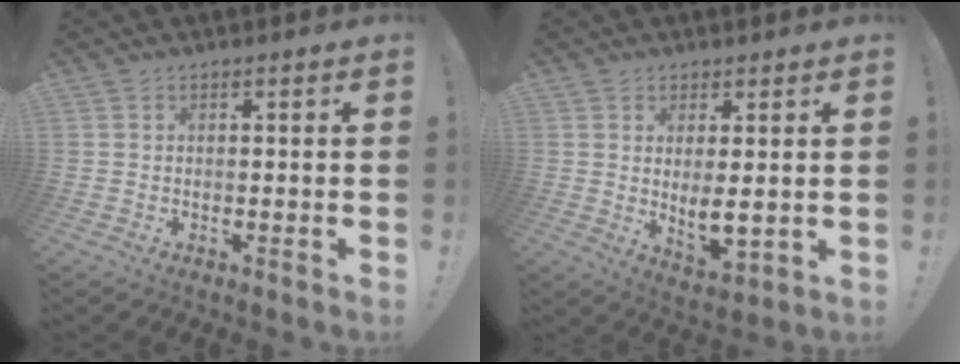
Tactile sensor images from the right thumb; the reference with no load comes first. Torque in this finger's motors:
{"motor_torque": [0.26, -0.17, 0.17, 0.29, 0.07]}